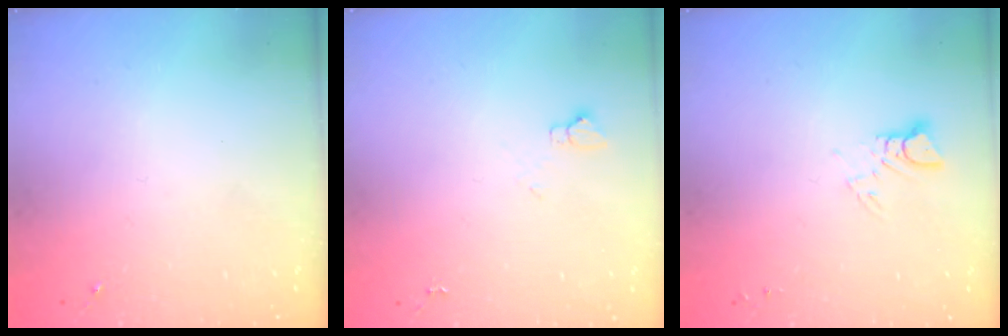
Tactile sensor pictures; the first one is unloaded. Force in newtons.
{"total": 3.5, "press": 3.5, "slide": 0.4}
{"total": 2.9, "press": 2.9, "slide": 0.2}